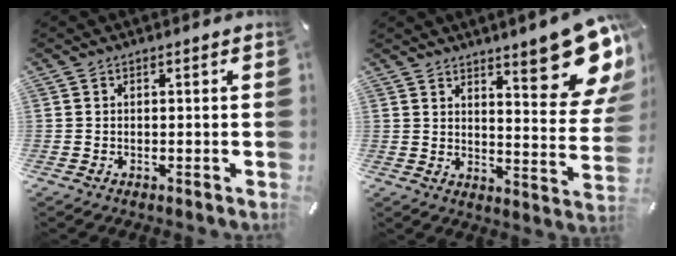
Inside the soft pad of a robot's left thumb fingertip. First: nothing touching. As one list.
[{"total": 16.8, "force": [10.8, 4.6, 12.0], "torque": [-0.154, -0.084, 0.175]}]